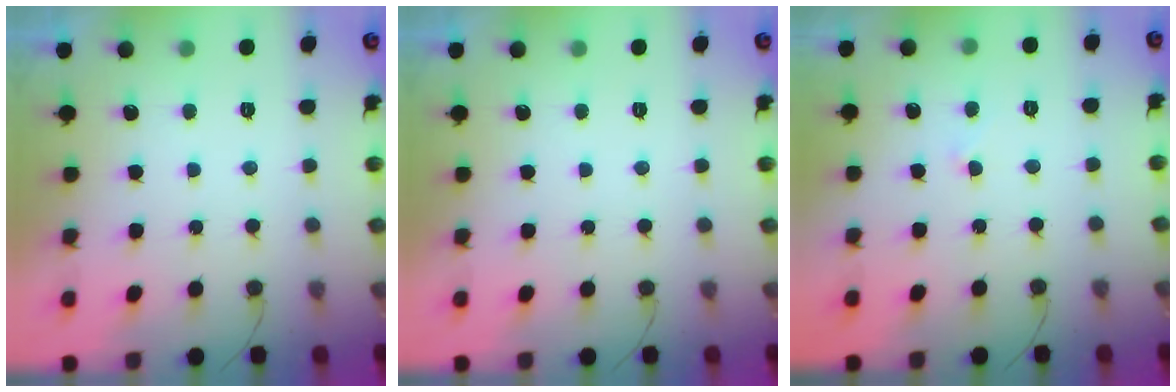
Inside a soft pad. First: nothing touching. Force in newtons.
{"total": 0.0}
{"total": 2.9, "press": 2.9, "slide": 0.3}